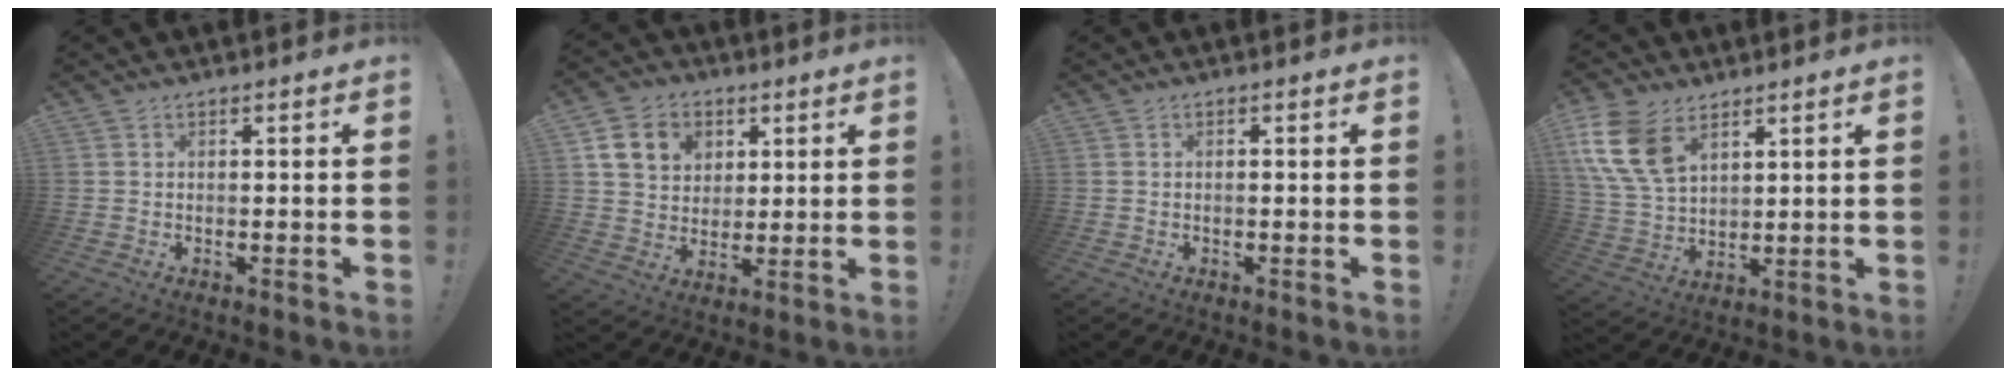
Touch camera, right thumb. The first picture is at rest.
{"total": 11.9, "force": [5.1, 9.6, 4.8], "torque": [-0.070, -0.018, 0.105]}
{"total": 0.6, "force": [-0.4, -0.1, 0.4], "torque": [0.000, -0.003, -0.010]}
{"total": 15.3, "force": [7.5, 9.9, 8.9], "torque": [-0.192, -0.024, 0.148]}